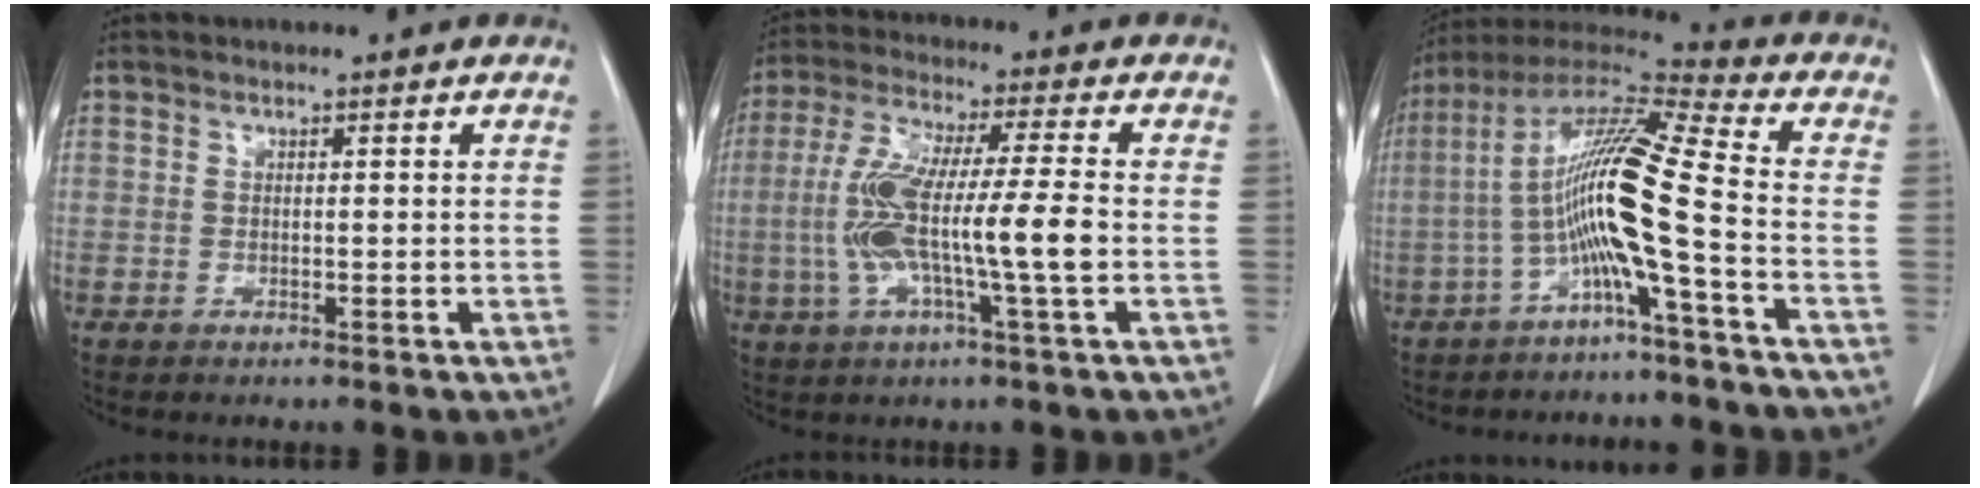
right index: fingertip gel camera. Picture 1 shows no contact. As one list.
[{"total": 12.4, "force": [-1.8, 0.3, 12.2], "torque": [-0.247, 0.006, -0.039]}, {"total": 12.8, "force": [-3.3, -1.0, 12.3], "torque": [-0.235, 0.023, -0.072]}]